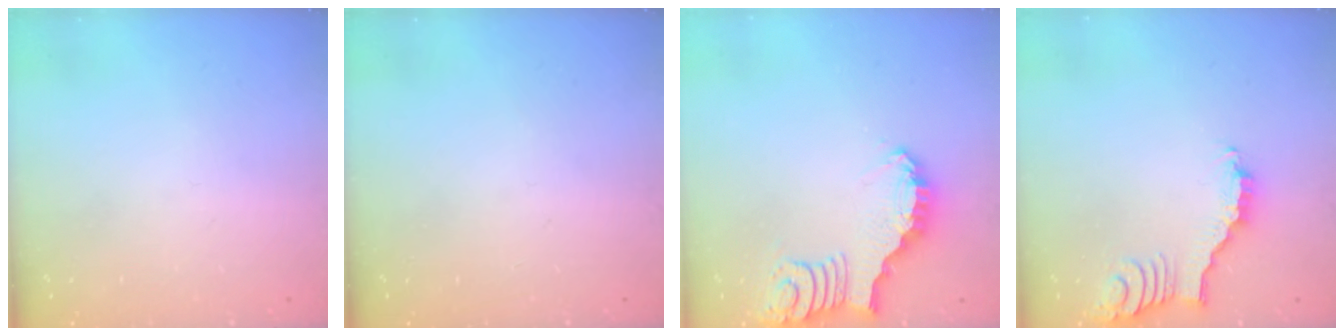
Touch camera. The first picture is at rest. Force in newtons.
{"total": 0.0}
{"total": 2.6, "press": 2.6, "slide": 0.4}
{"total": 3.7, "press": 3.7, "slide": 0.4}